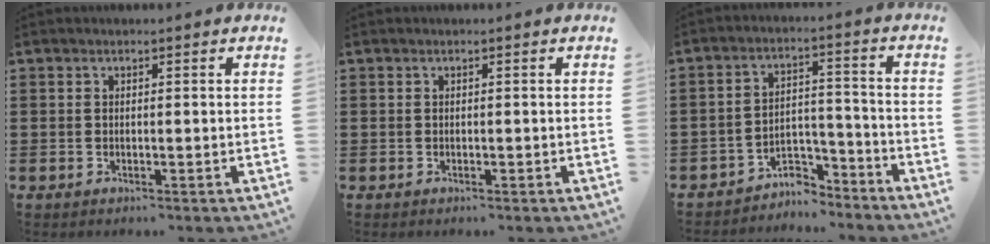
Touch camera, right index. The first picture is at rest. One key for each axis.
{"total": 0.0}
{"total": 5.2, "fx": -4.9, "fy": 1.3, "fz": 1.0, "tx": -0.029, "ty": 0.007, "tz": -0.101}